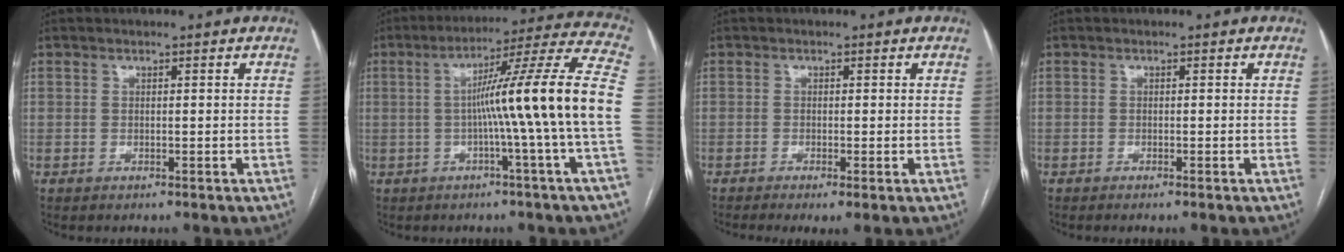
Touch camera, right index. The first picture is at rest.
{"total": 16.5, "force": [-1.9, -2.9, 16.1], "torque": [-0.230, 0.010, -0.038]}
{"total": 2.4, "force": [-1.1, 0.3, 2.1], "torque": [-0.035, -0.007, -0.017]}
{"total": 0.6, "force": [-0.4, -0.1, 0.4], "torque": [-0.009, 0.001, -0.008]}